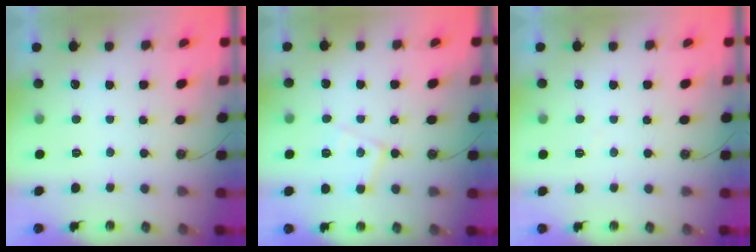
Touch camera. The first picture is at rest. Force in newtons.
{"total": 10.0, "press": 10.0, "slide": 0.7}
{"total": 5.0, "press": 4.9, "slide": 0.8}